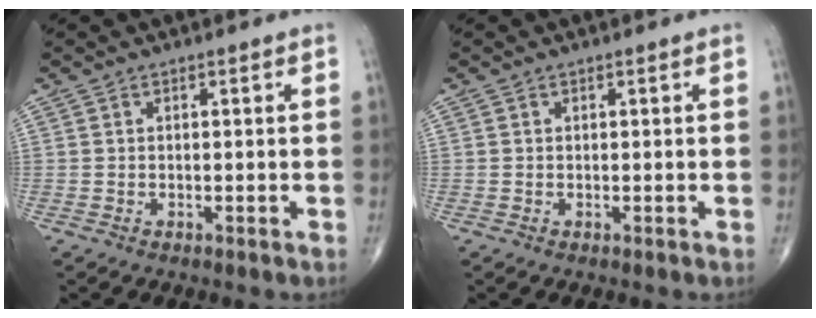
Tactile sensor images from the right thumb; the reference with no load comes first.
{"total": 0.0}